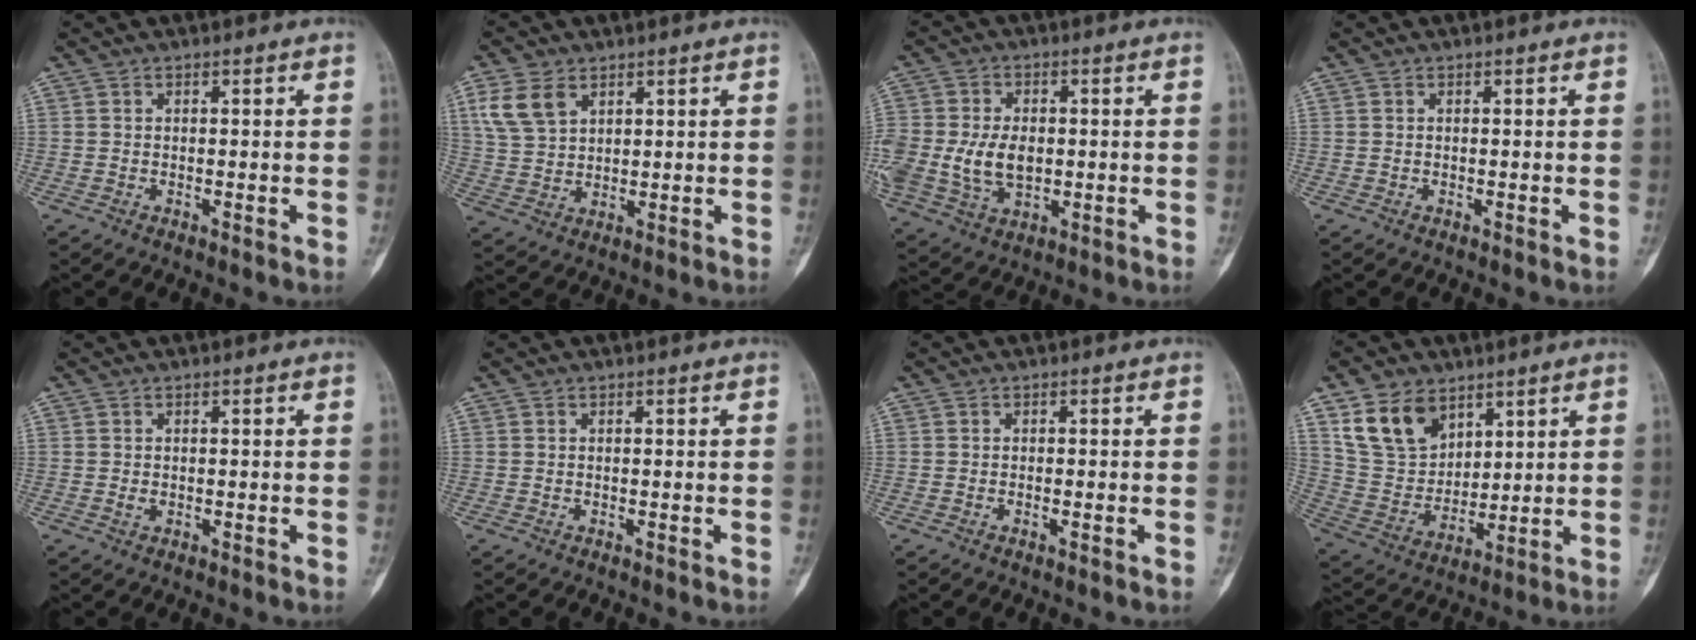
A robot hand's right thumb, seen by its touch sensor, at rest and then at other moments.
{"total": 7.6, "force": [3.7, 4.9, 4.5], "torque": [-0.084, -0.005, 0.083]}
{"total": 14.2, "force": [-0.7, 9.9, 10.1], "torque": [-0.222, -0.003, 0.005]}
{"total": 0.0}
{"total": 0.9, "force": [-0.1, 0.7, 0.6], "torque": [-0.011, 0.000, 0.000]}
{"total": 0.0}
{"total": 0.7, "force": [-0.3, 0.1, 0.6], "torque": [-0.014, 0.004, -0.005]}
{"total": 13.1, "force": [7.4, 8.9, 6.1], "torque": [-0.090, -0.034, 0.156]}